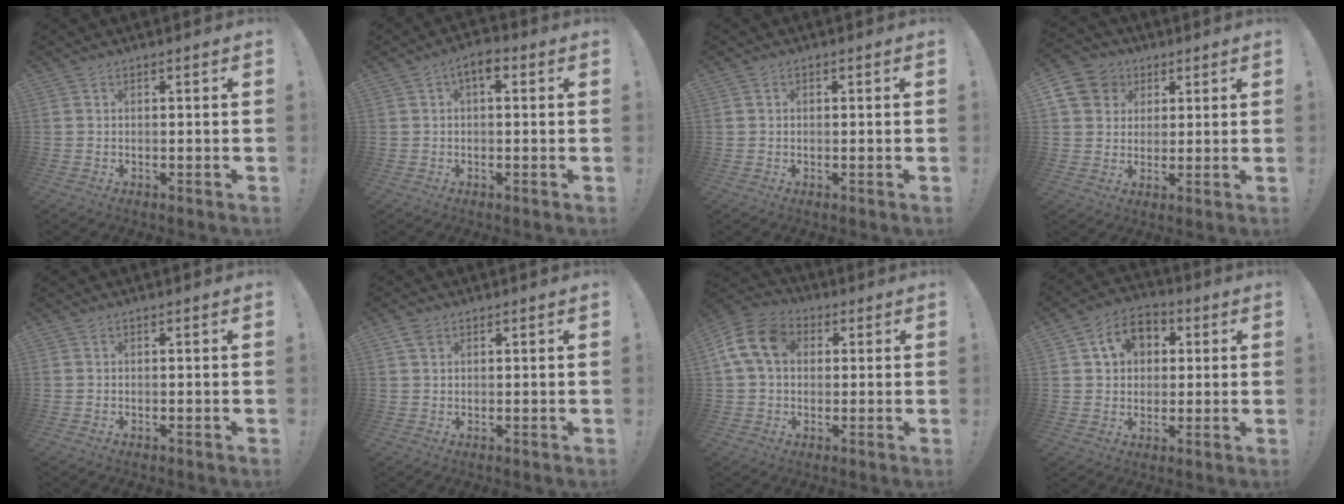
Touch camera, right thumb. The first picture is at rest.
{"total": 4.2, "force": [1.0, 2.0, 3.5], "torque": [-0.052, 0.002, 0.013]}
{"total": 0.9, "force": [-0.1, 0.8, 0.4], "torque": [-0.011, 0.005, -0.002]}
{"total": 10.2, "force": [3.7, 8.9, 3.3], "torque": [-0.046, -0.013, 0.077]}
{"total": 0.0}
{"total": 2.4, "force": [1.5, 1.5, 1.2], "torque": [-0.010, -0.004, 0.025]}
{"total": 13.6, "force": [3.4, 10.0, 8.6], "torque": [-0.155, 0.009, 0.070]}
{"total": 10.3, "force": [3.5, 8.4, 5.0], "torque": [-0.078, 0.000, 0.070]}